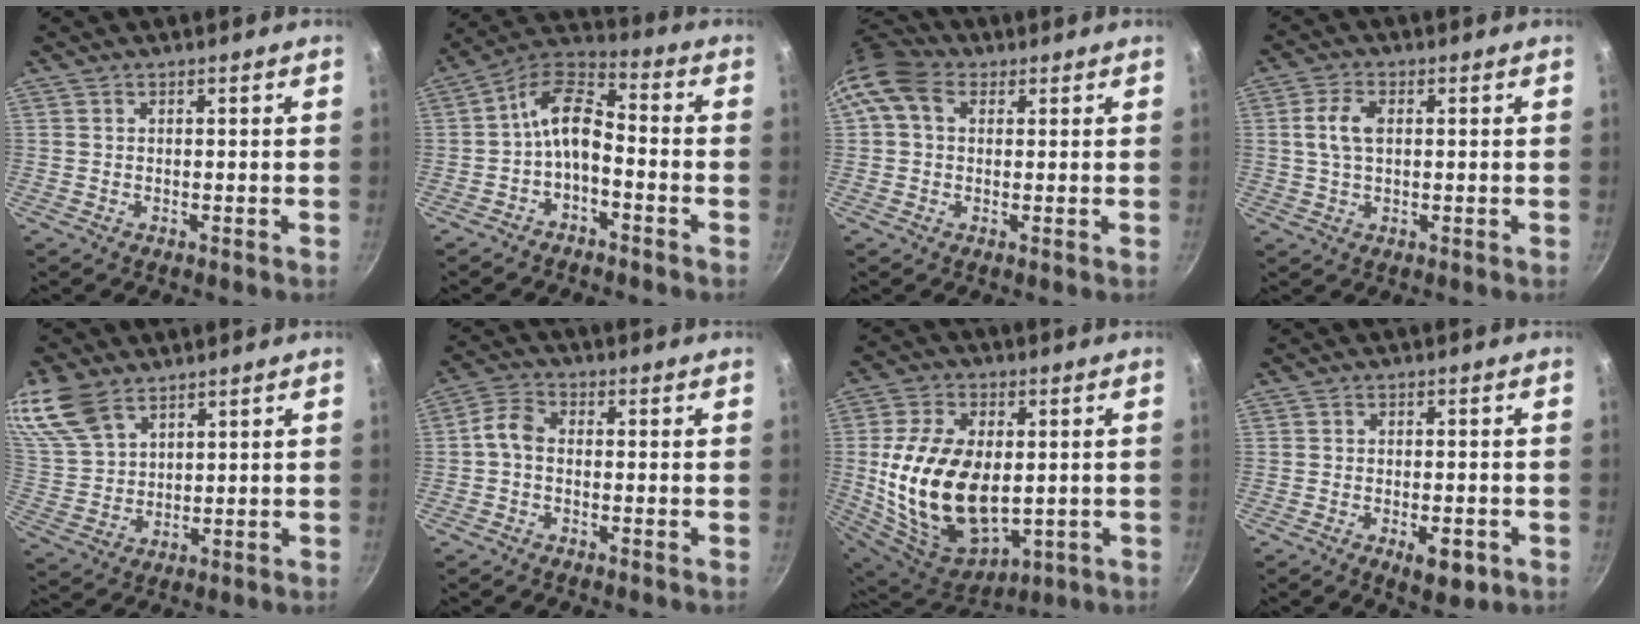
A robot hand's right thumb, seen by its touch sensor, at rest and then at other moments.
{"total": 9.2, "force": [-2.5, 4.8, 7.4], "torque": [-0.136, 0.054, -0.057]}
{"total": 8.5, "force": [2.6, 6.1, 5.3], "torque": [-0.095, 0.015, 0.032]}
{"total": 5.5, "force": [0.9, 3.1, 4.5], "torque": [-0.089, 0.010, 0.015]}
{"total": 12.4, "force": [8.3, 6.9, 6.2], "torque": [-0.125, -0.011, 0.179]}
{"total": 4.2, "force": [-0.9, 2.9, 2.9], "torque": [-0.064, 0.024, -0.030]}
{"total": 22.2, "force": [0.0, 13.8, 17.4], "torque": [-0.314, -0.015, 0.018]}
{"total": 5.7, "force": [-2.5, 2.5, 4.5], "torque": [-0.055, 0.011, -0.029]}